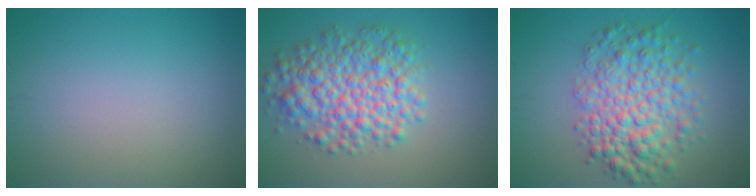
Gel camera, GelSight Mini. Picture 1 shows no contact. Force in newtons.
{"total": 6.8, "press": 6.8, "slide": 0.2}
{"total": 6.5, "press": 6.5, "slide": 0.2}